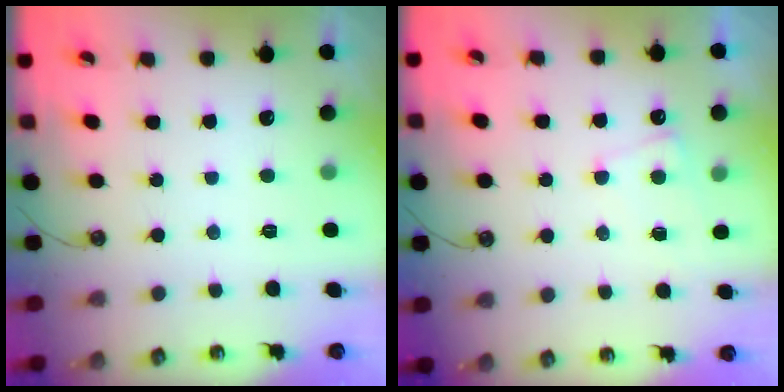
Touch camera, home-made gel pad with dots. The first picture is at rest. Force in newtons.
{"total": 1.0, "press": 0.7, "slide": 0.7}